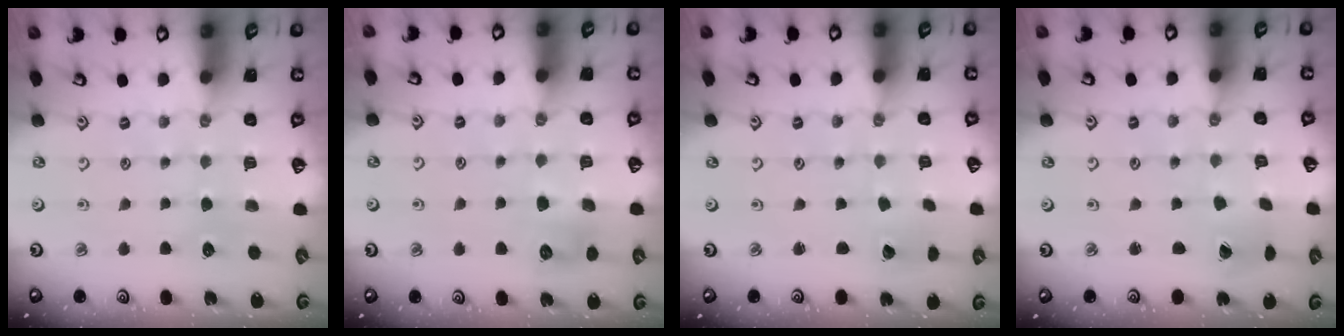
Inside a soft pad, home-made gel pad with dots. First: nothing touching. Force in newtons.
{"total": 6.3, "press": 6.3, "slide": 0.7}
{"total": 1.5, "press": 1.5, "slide": 0.0}
{"total": 1.2, "press": 1.1, "slide": 0.3}